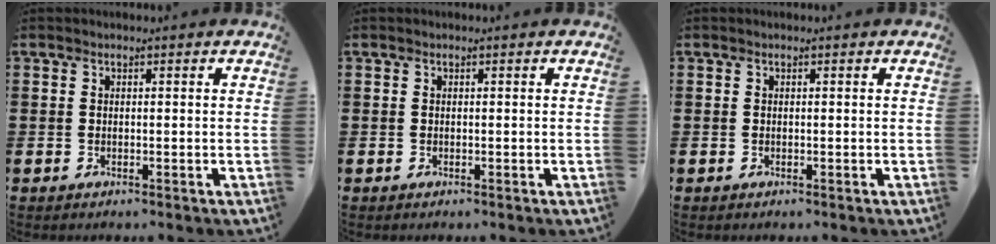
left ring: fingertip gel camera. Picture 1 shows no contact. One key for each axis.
{"total": 0.0}
{"total": 0.0}